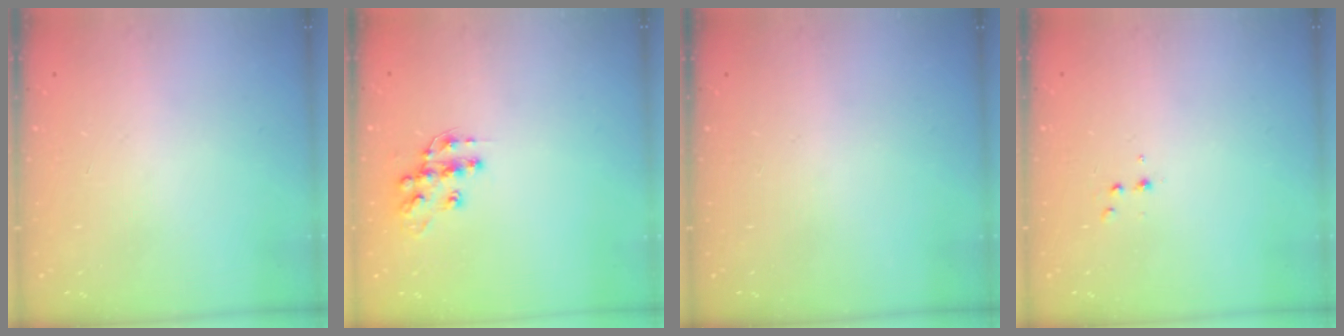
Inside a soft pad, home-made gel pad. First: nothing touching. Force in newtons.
{"total": 10.6, "press": 10.6, "slide": 0.6}
{"total": 0.0}
{"total": 3.2, "press": 3.1, "slide": 1.0}